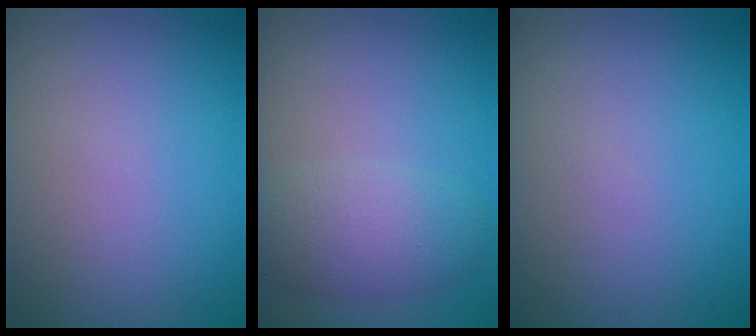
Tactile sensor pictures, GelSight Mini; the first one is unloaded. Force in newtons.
{"total": 3.9, "press": 3.9, "slide": 0.1}
{"total": 0.0}